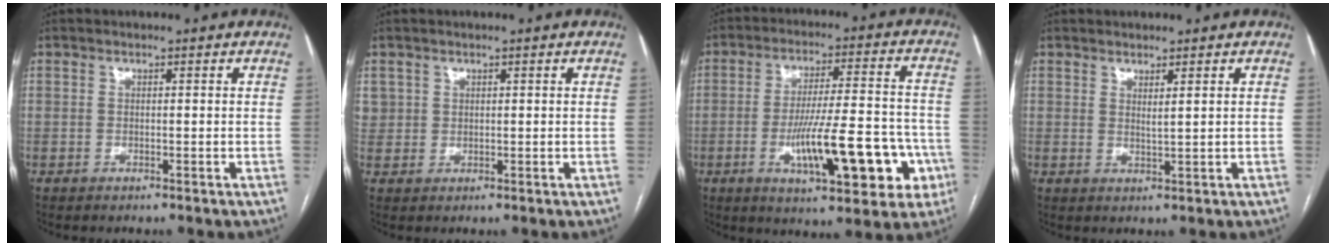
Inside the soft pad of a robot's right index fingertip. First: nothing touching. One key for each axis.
{"total": 2.5, "fx": 0.9, "fy": 2.3, "fz": 0.4, "tx": 0.002, "ty": 0.011, "tz": 0.020}
{"total": 16.6, "fx": -5.6, "fy": 4.1, "fz": 15.1, "tx": -0.215, "ty": 0.020, "tz": -0.072}
{"total": 1.3, "fx": 0.7, "fy": -0.2, "fz": 1.1, "tx": -0.021, "ty": -0.008, "tz": 0.014}